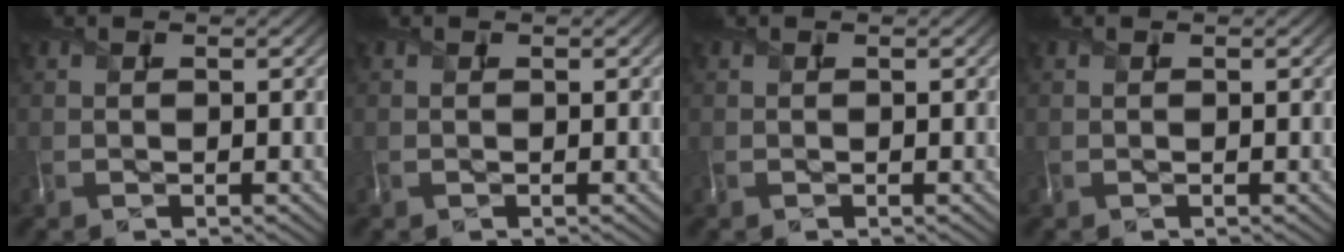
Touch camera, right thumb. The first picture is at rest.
{"total": 0.0}
{"total": 0.0}
{"total": 0.0}